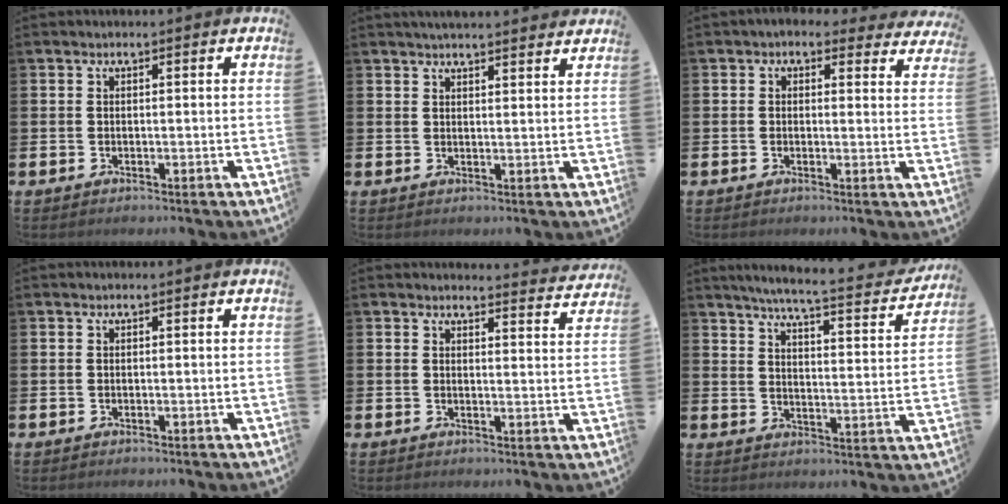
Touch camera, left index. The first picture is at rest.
{"total": 3.3, "force": [3.3, 0.1, 0.5], "torque": [-0.014, -0.014, 0.060]}
{"total": 2.4, "force": [2.1, 1.1, 0.4], "torque": [-0.007, -0.015, 0.033]}
{"total": 0.0}
{"total": 3.1, "force": [3.1, 0.2, 0.0], "torque": [0.010, -0.027, 0.052]}
{"total": 5.8, "force": [5.3, 0.1, 2.4], "torque": [-0.054, -0.046, 0.082]}